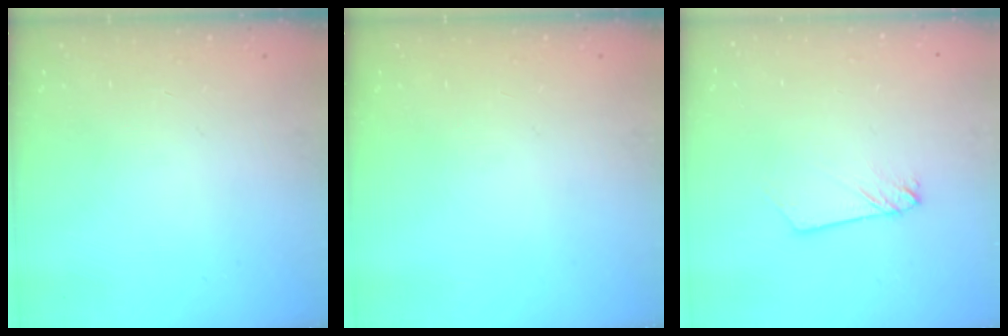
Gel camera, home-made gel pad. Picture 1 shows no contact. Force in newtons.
{"total": 0.0}
{"total": 2.2, "press": 2.2, "slide": 0.1}